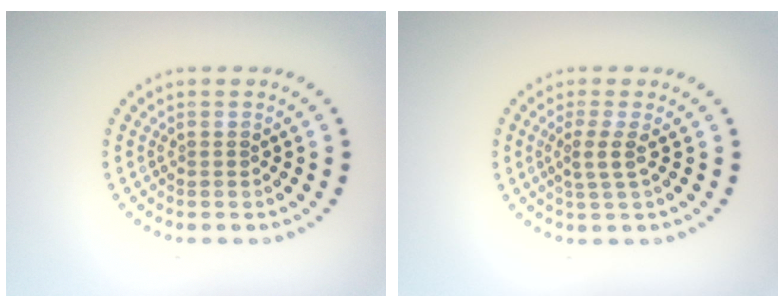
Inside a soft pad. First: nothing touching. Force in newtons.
{"total": 1.9, "press": 1.4, "slide": 1.2}